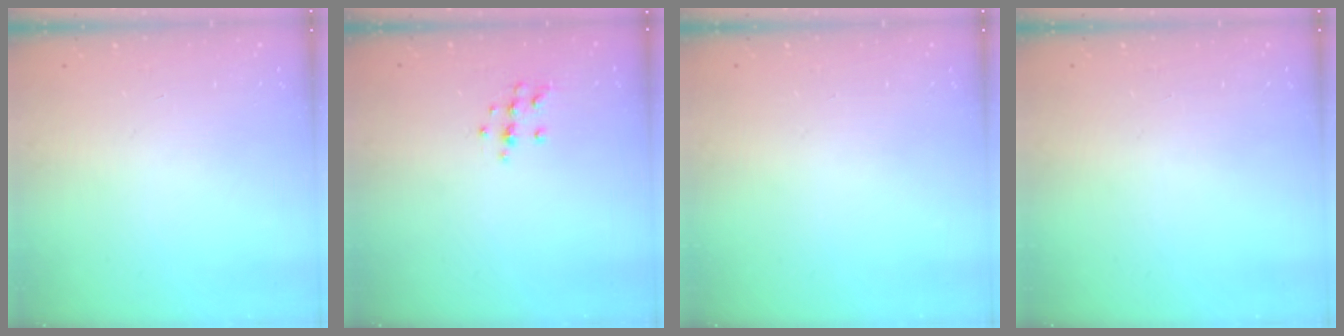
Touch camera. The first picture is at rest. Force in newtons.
{"total": 9.0, "press": 8.9, "slide": 0.8}
{"total": 0.0}
{"total": 0.0}